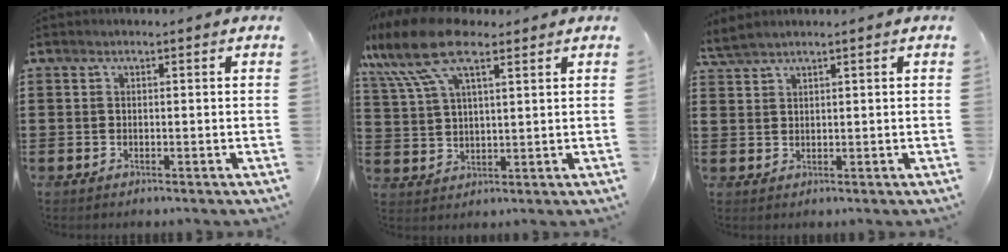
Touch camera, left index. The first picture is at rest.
{"total": 11.8, "force": [7.2, 4.6, 8.1], "torque": [-0.193, -0.006, 0.130]}
{"total": 1.9, "force": [1.8, 0.1, 0.7], "torque": [-0.019, 0.002, 0.035]}